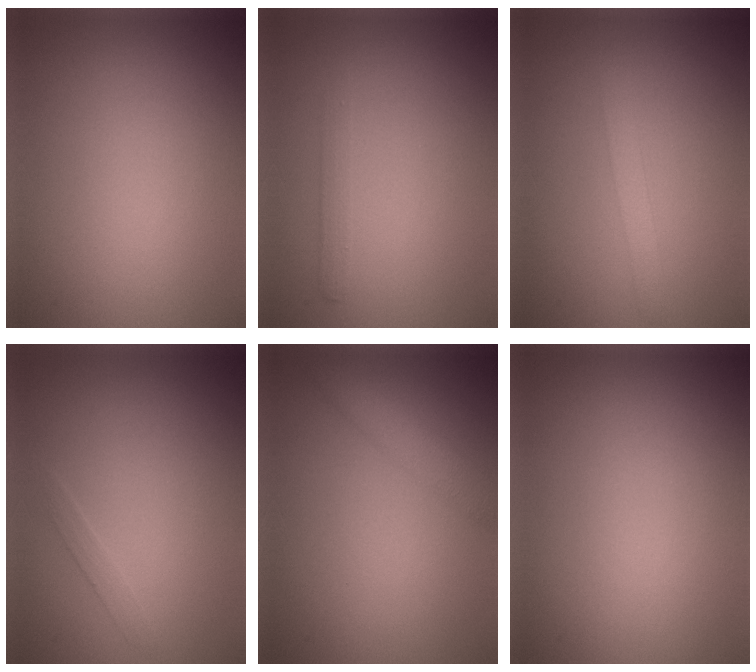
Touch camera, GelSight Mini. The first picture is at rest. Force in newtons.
{"total": 1.1, "press": 1.1, "slide": 0.0}
{"total": 1.6, "press": 1.6, "slide": 0.1}
{"total": 0.7, "press": 0.7, "slide": 0.0}
{"total": 2.5, "press": 2.5, "slide": 0.1}
{"total": 0.0}